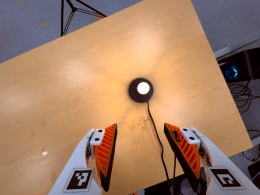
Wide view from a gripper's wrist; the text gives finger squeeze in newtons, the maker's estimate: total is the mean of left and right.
{"total": 0.0}